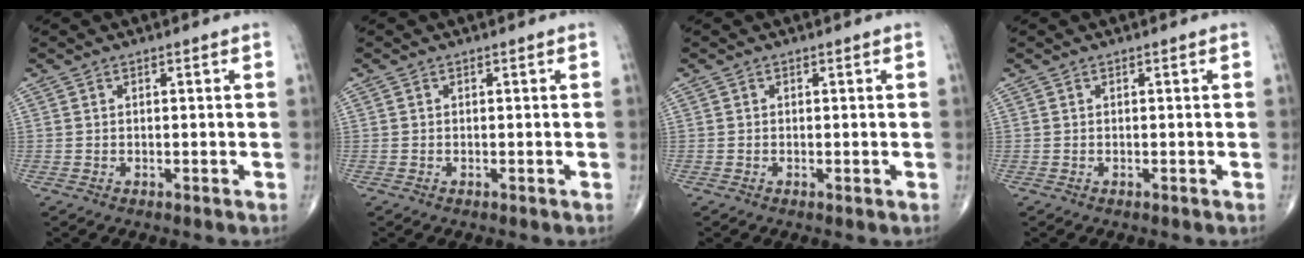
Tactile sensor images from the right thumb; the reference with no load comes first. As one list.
[{"total": 0.0}, {"total": 0.0}, {"total": 0.0}]